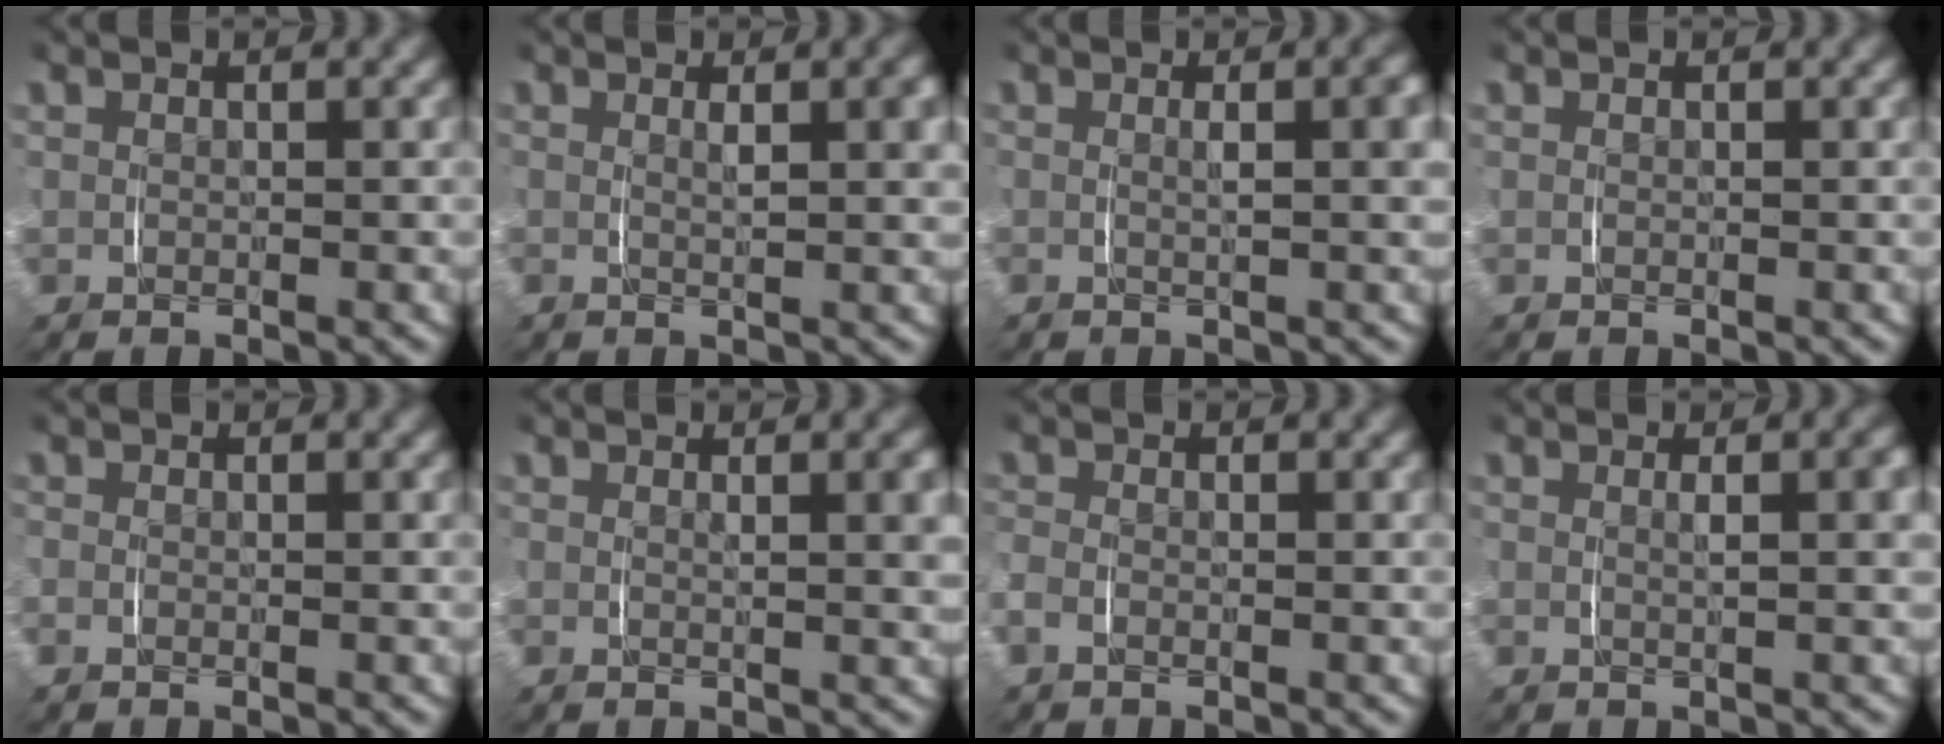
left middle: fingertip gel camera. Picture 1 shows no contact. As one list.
[{"total": 1.5, "force": [0.4, 0.0, 1.5], "torque": [-0.018, -0.004, 0.006]}, {"total": 1.9, "force": [0.1, 0.1, 1.9], "torque": [-0.022, 0.000, -0.001]}, {"total": 0.0}, {"total": 0.6, "force": [-0.6, 0.2, 0.1], "torque": [-0.008, -0.003, -0.012]}, {"total": 1.5, "force": [0.4, -0.1, 1.4], "torque": [-0.010, -0.002, 0.005]}, {"total": 1.5, "force": [-0.9, 0.9, 0.8], "torque": [-0.031, -0.006, -0.019]}, {"total": 1.5, "force": [0.1, 0.0, 1.5], "torque": [-0.019, 0.000, -0.001]}]